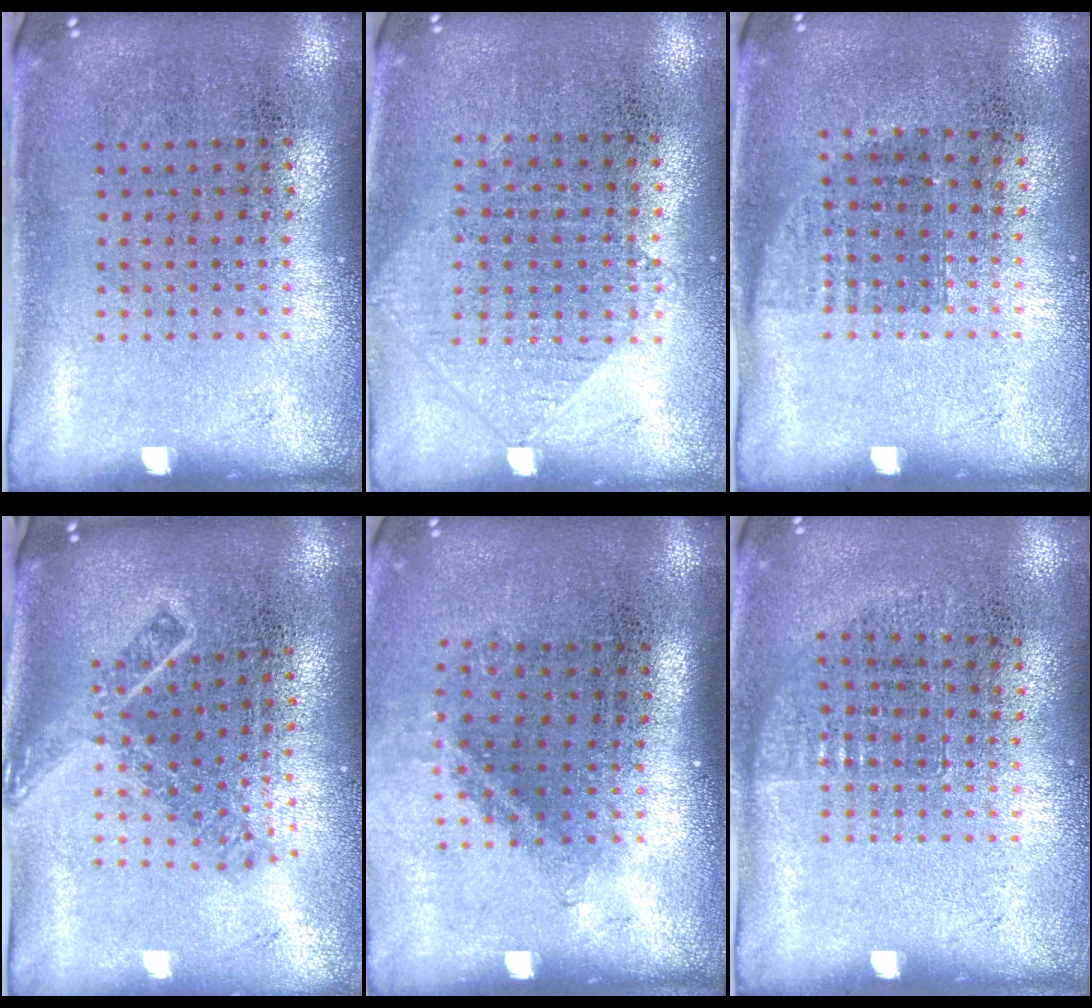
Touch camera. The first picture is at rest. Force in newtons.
{"total": 0.9, "press": 0.9, "slide": 0.3}
{"total": 0.8, "press": 0.7, "slide": 0.4}
{"total": 1.9, "press": 1.3, "slide": 1.4}
{"total": 1.5, "press": 1.0, "slide": 1.0}
{"total": 0.7, "press": 0.6, "slide": 0.4}